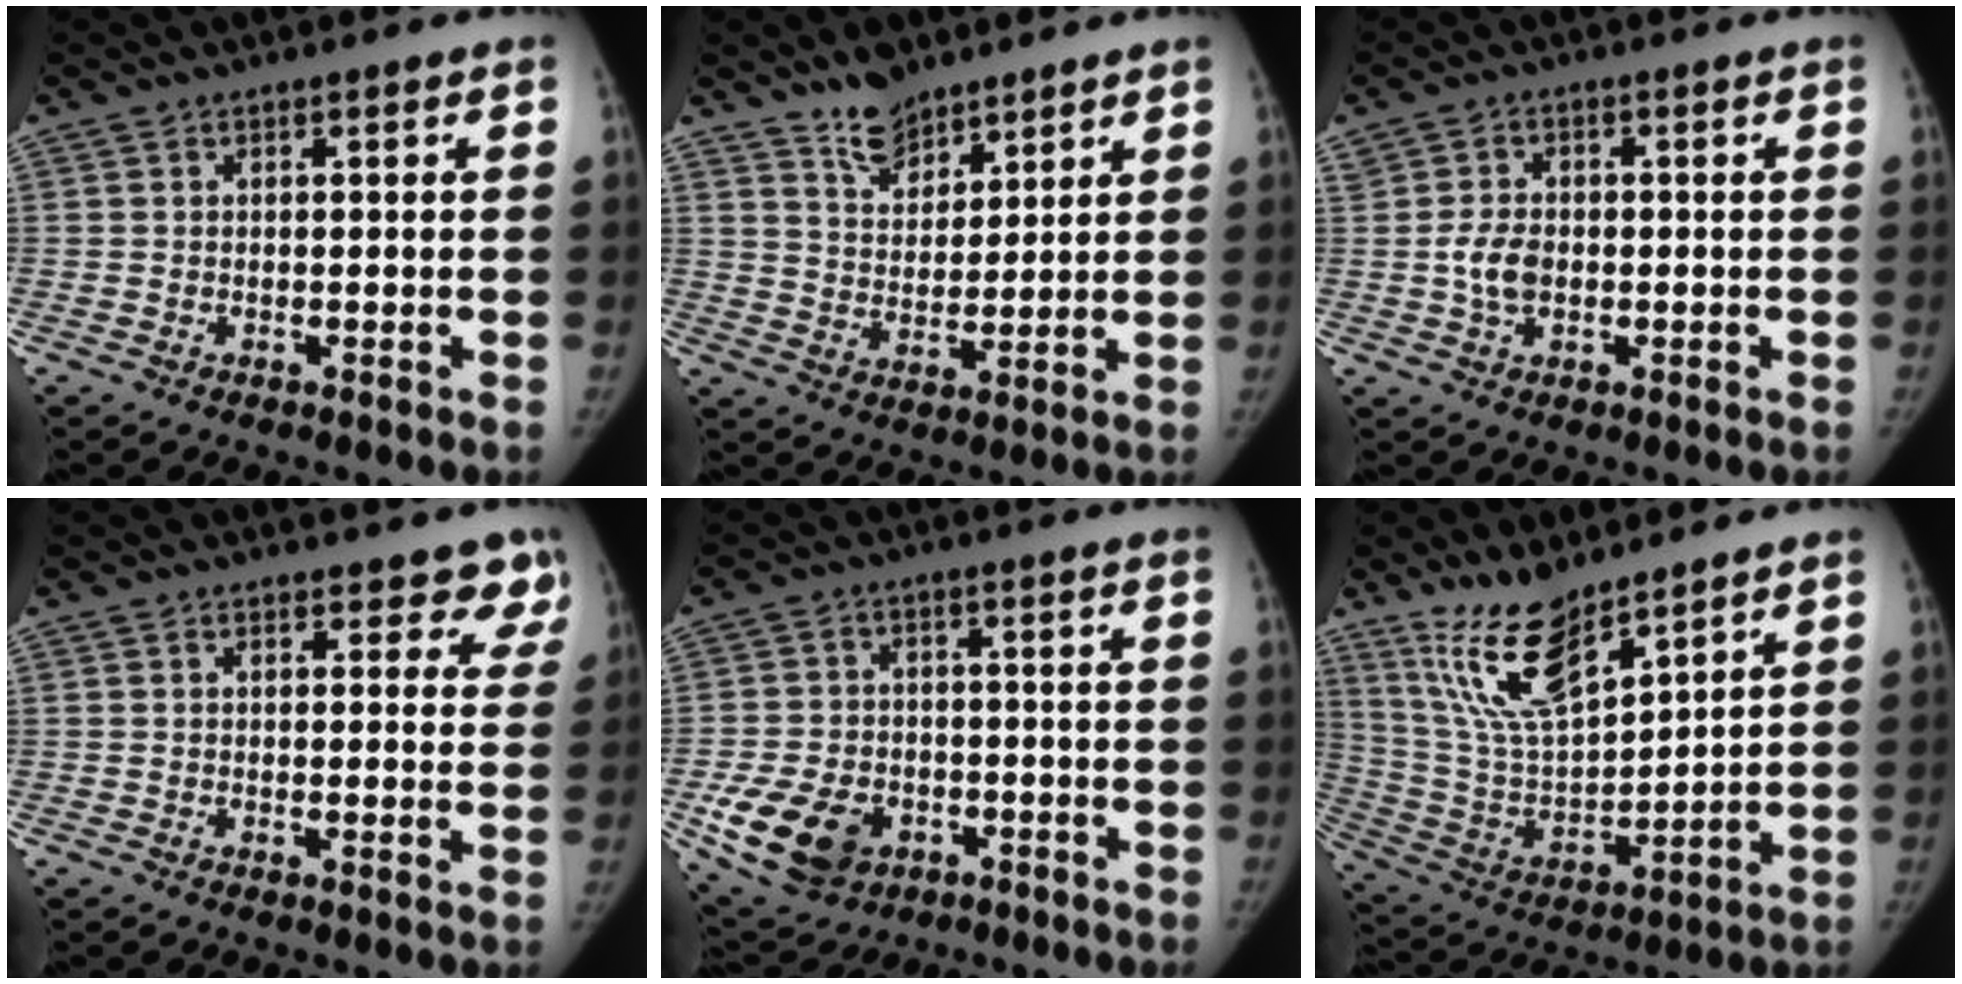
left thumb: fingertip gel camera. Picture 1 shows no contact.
{"total": 7.8, "force": [6.3, 3.7, 2.6], "torque": [-0.015, -0.049, 0.115]}
{"total": 4.5, "force": [-0.4, 3.2, 3.1], "torque": [-0.054, 0.004, -0.008]}
{"total": 5.9, "force": [5.0, 2.7, 1.4], "torque": [0.030, -0.021, 0.041]}
{"total": 11.4, "force": [-4.2, 8.4, 6.4], "torque": [-0.113, 0.009, -0.063]}
{"total": 14.3, "force": [10.6, 4.3, 8.6], "torque": [-0.142, -0.064, 0.222]}